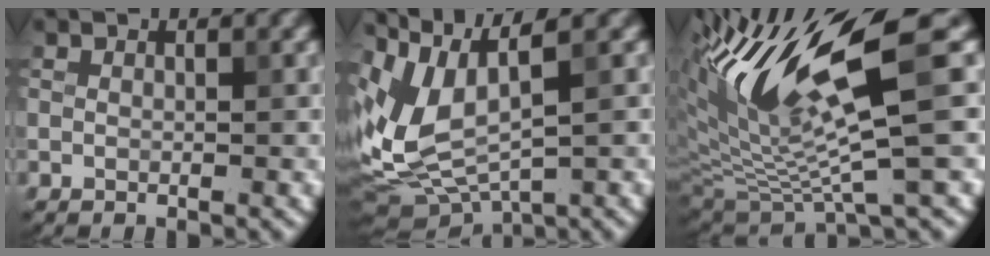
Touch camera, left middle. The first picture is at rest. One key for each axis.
{"total": 7.3, "fx": 2.0, "fy": 2.8, "fz": 6.4, "tx": -0.147, "ty": -0.002, "tz": 0.047}
{"total": 12.1, "fx": 3.8, "fy": 2.6, "fz": 11.2, "tx": -0.206, "ty": 0.001, "tz": 0.077}